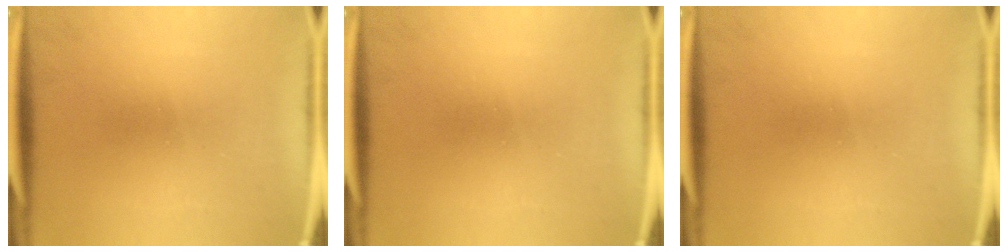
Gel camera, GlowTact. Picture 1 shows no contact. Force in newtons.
{"total": 0.0}
{"total": 0.0}